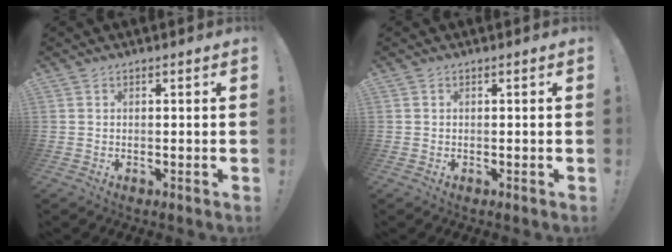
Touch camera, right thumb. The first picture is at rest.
{"total": 0.0}